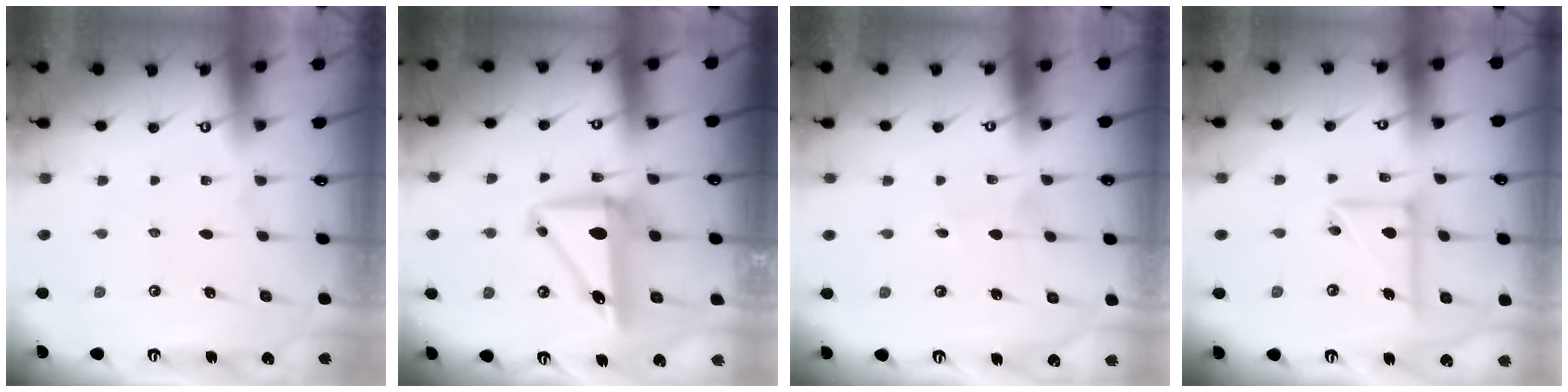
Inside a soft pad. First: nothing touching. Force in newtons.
{"total": 9.2, "press": 9.0, "slide": 2.0}
{"total": 1.5, "press": 1.5, "slide": 0.1}
{"total": 10.6, "press": 10.4, "slide": 1.7}